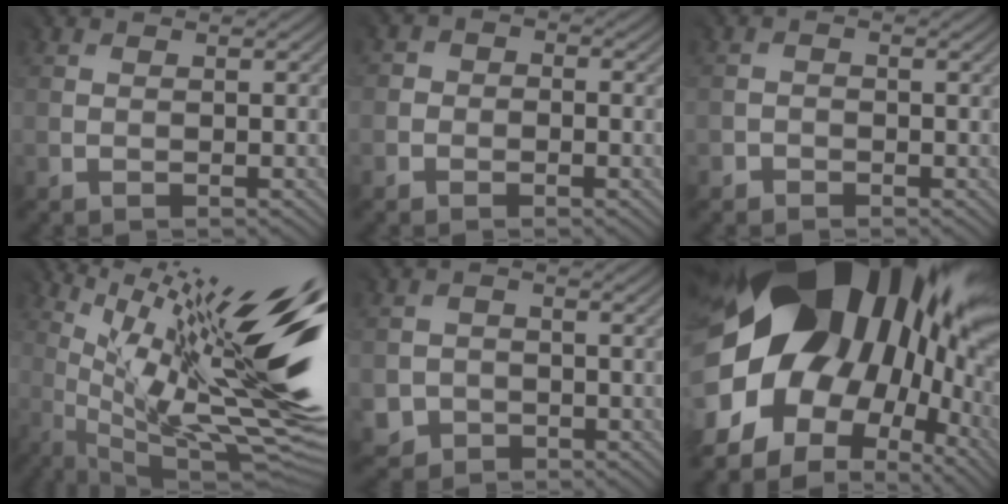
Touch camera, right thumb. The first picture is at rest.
{"total": 1.6, "force": [-1.1, 1.2, -0.1], "torque": [0.006, -0.001, -0.030]}
{"total": 1.2, "force": [-0.9, 0.4, -0.6], "torque": [0.012, 0.001, -0.022]}
{"total": 21.2, "force": [4.4, 5.5, 20.0], "torque": [-0.308, 0.008, 0.071]}
{"total": 2.4, "force": [-0.9, 2.2, 0.1], "torque": [-0.009, -0.007, -0.021]}
{"total": 22.1, "force": [1.6, 15.5, 15.6], "torque": [-0.300, -0.046, 0.060]}